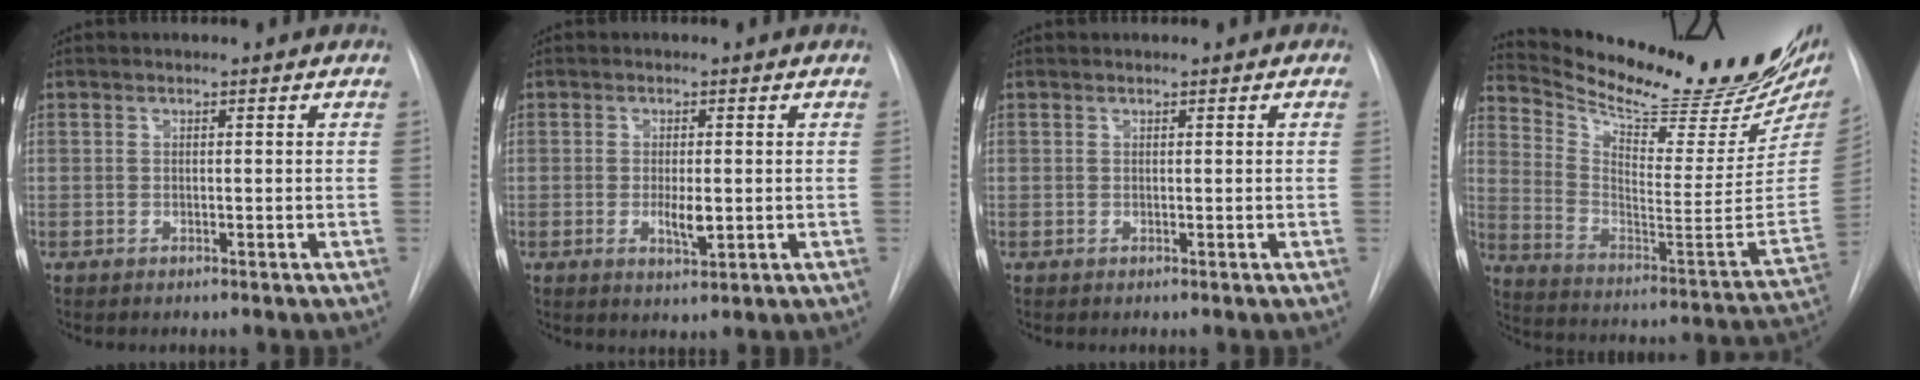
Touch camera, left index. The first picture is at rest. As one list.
[{"total": 3.1, "force": [-0.3, 1.0, 2.9], "torque": [-0.052, -0.005, -0.003]}, {"total": 0.5, "force": [0.4, 0.3, 0.1], "torque": [-0.002, 0.004, 0.004]}, {"total": 27.0, "force": [24.0, 3.6, 11.9], "torque": [-0.198, -0.093, 0.336]}]